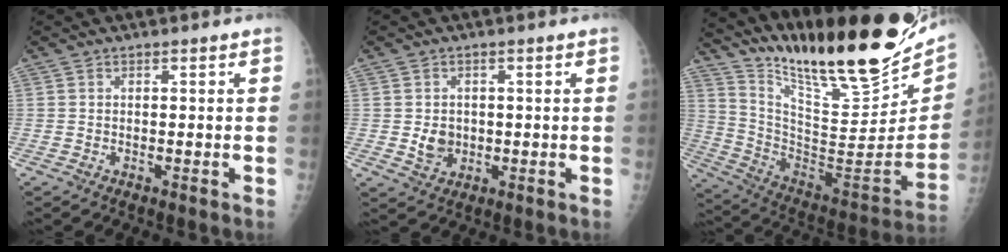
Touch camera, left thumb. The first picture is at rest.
{"total": 3.9, "force": [-0.1, 3.3, 2.1], "torque": [-0.022, -0.001, 0.007]}
{"total": 31.2, "force": [23.7, 6.9, 19.2], "torque": [-0.280, -0.115, 0.372]}